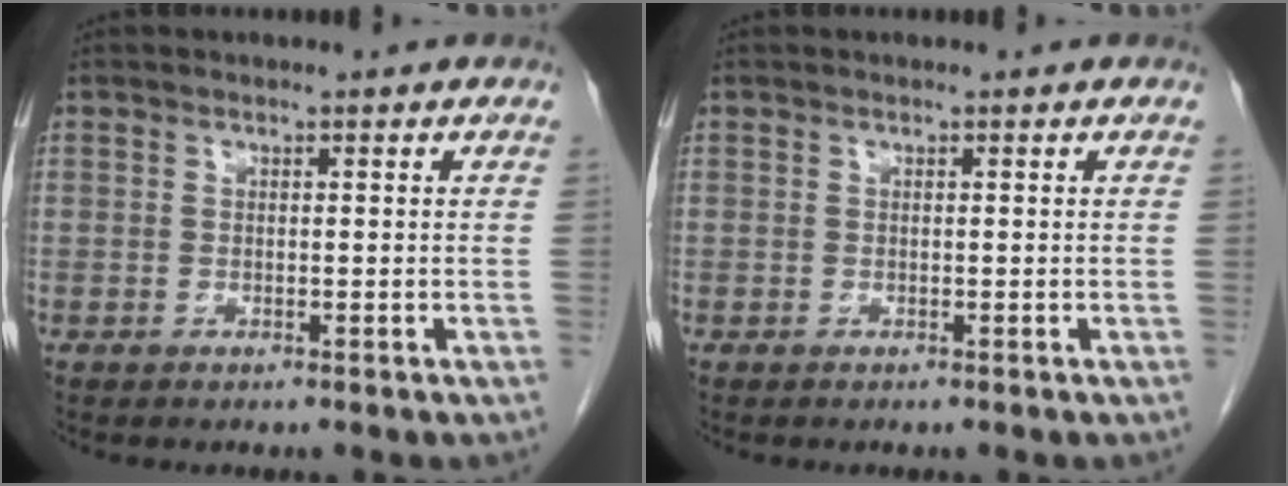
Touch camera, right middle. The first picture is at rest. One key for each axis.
{"total": 0.0}